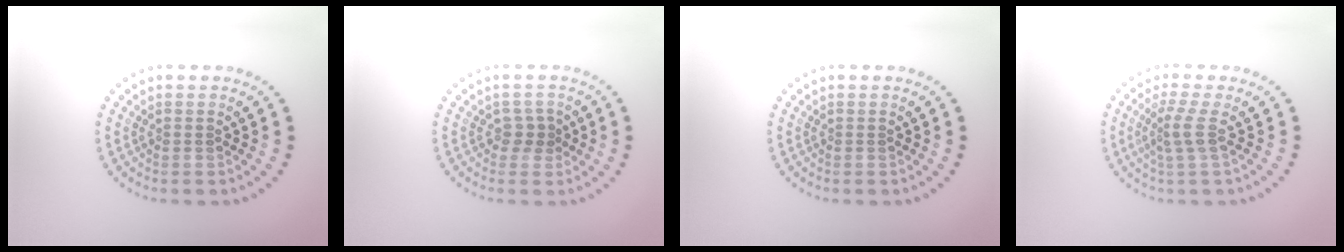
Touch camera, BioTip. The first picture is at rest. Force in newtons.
{"total": 1.5, "press": 1.4, "slide": 0.5}
{"total": 0.0}
{"total": 2.3, "press": 1.7, "slide": 1.6}